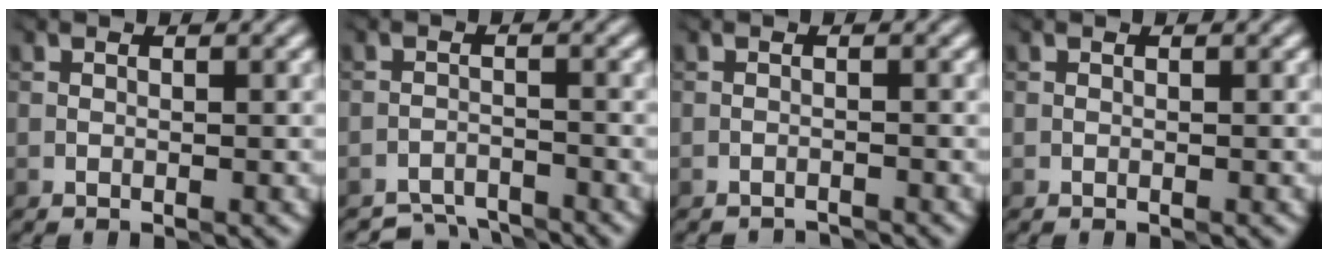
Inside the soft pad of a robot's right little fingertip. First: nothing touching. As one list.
[{"total": 4.5, "force": [-4.3, 1.1, 0.8], "torque": [-0.008, -0.011, -0.079]}, {"total": 1.7, "force": [-1.7, 0.1, 0.1], "torque": [0.002, -0.006, -0.034]}, {"total": 0.0}]